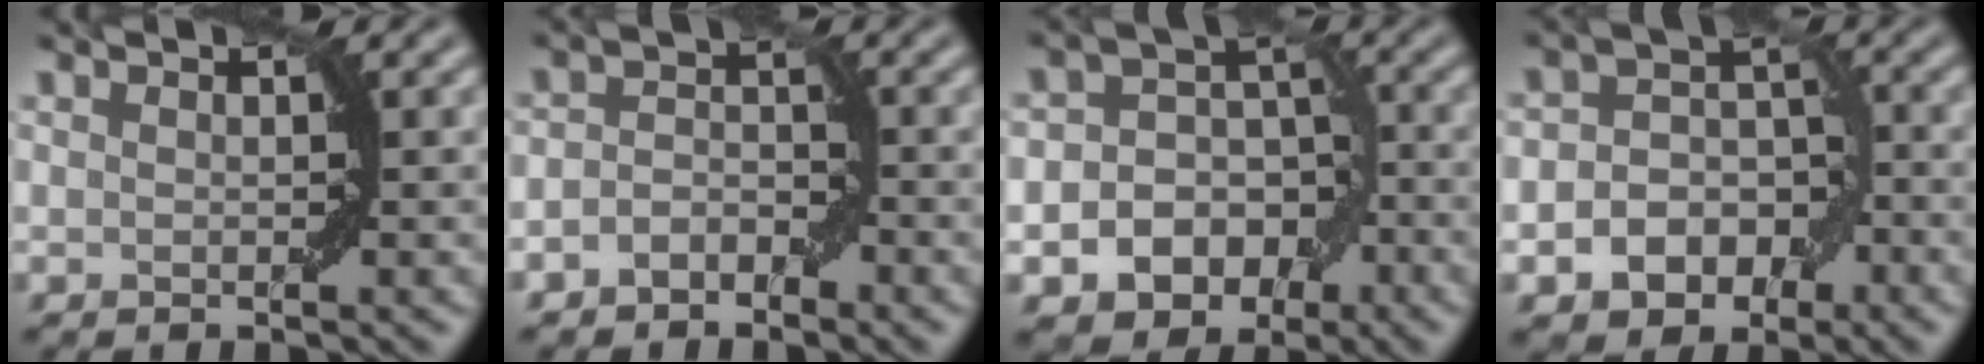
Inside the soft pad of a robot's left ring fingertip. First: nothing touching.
{"total": 2.3, "force": [-1.5, 1.5, 0.9], "torque": [-0.015, 0.009, -0.031]}
{"total": 6.7, "force": [-2.7, 5.4, 3.0], "torque": [-0.018, 0.004, -0.060]}
{"total": 5.1, "force": [-2.0, 3.8, 2.7], "torque": [-0.023, 0.001, -0.040]}